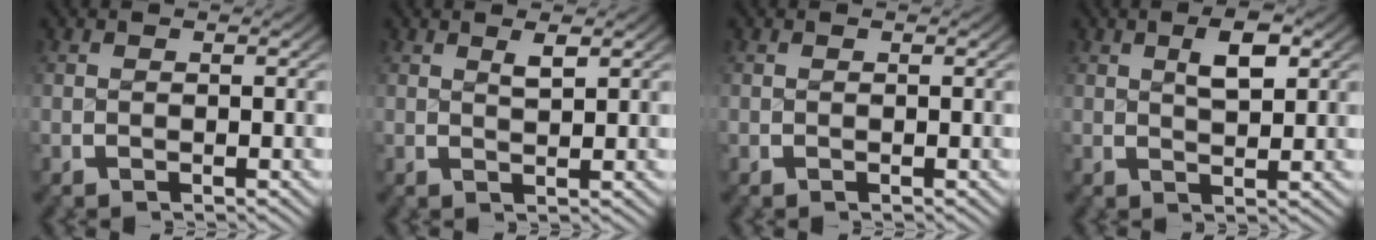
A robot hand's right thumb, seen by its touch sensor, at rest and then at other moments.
{"total": 1.6, "force": [1.2, 0.2, 1.0], "torque": [-0.011, 0.002, 0.023]}
{"total": 0.0}
{"total": 3.2, "force": [1.3, 1.4, 2.7], "torque": [-0.035, 0.003, 0.024]}